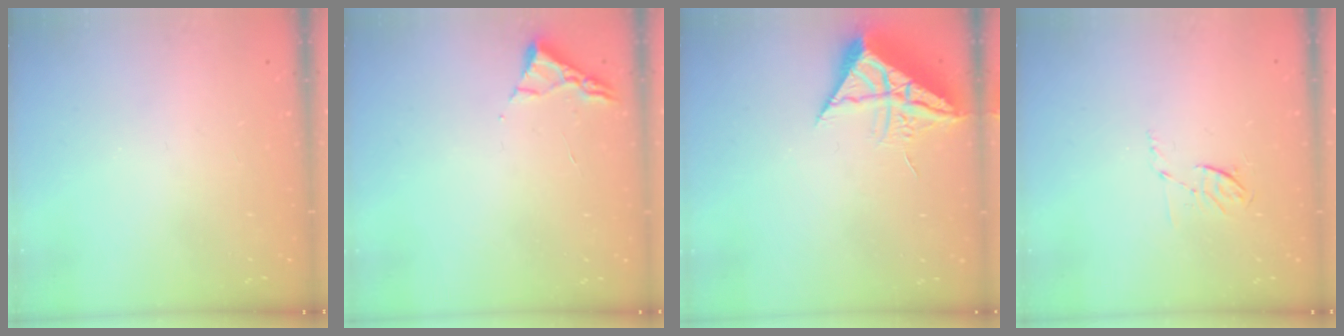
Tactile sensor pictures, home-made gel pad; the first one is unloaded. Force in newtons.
{"total": 3.0, "press": 2.9, "slide": 0.4}
{"total": 10.4, "press": 10.3, "slide": 1.1}
{"total": 4.4, "press": 4.2, "slide": 1.5}